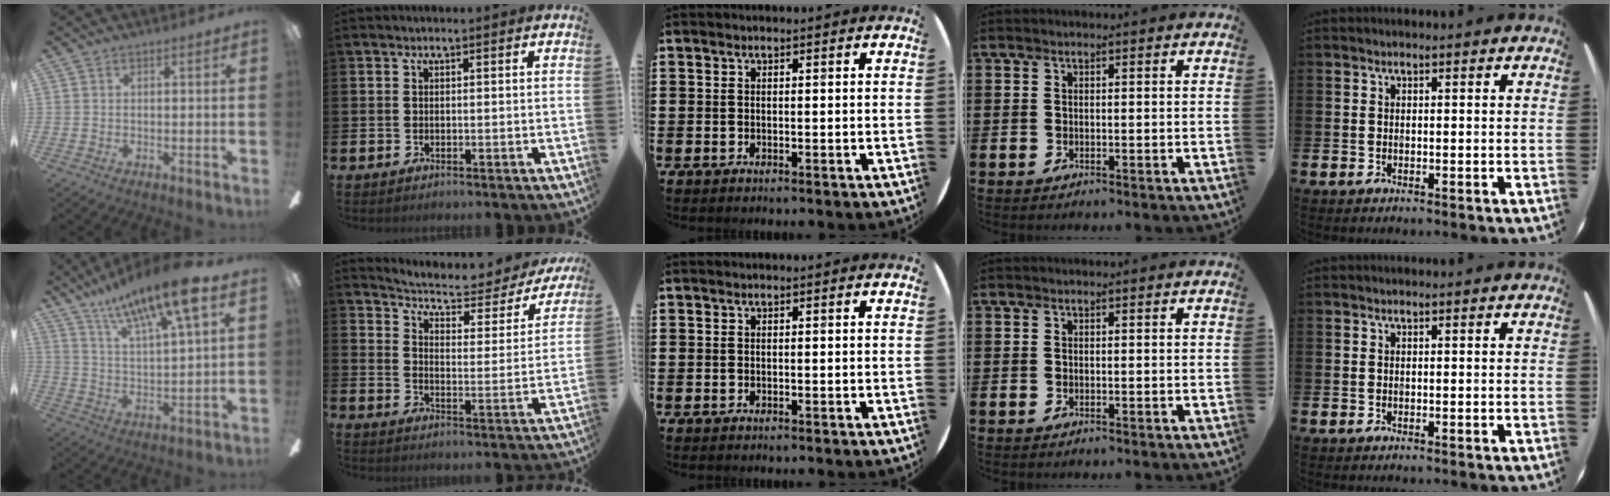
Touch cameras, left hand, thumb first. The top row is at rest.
{"thumb": {"total": 16.6, "force": [11.8, 3.6, 11.1], "torque": [-0.196, -0.056, 0.191]}, "index": {"total": 5.6, "force": [5.1, 1.4, 1.8], "torque": [-0.060, -0.038, 0.080]}}